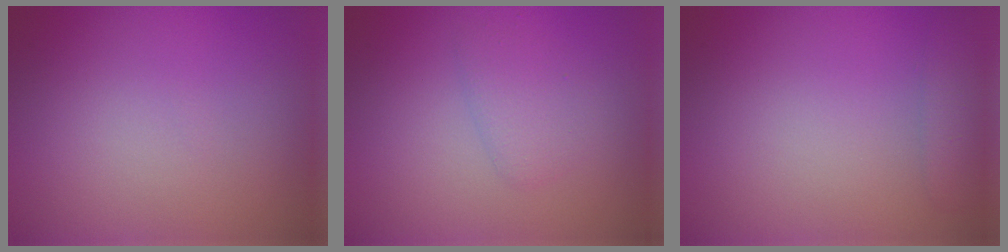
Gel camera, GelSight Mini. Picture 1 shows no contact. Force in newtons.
{"total": 1.8, "press": 1.8, "slide": 0.1}
{"total": 1.5, "press": 1.5, "slide": 0.1}